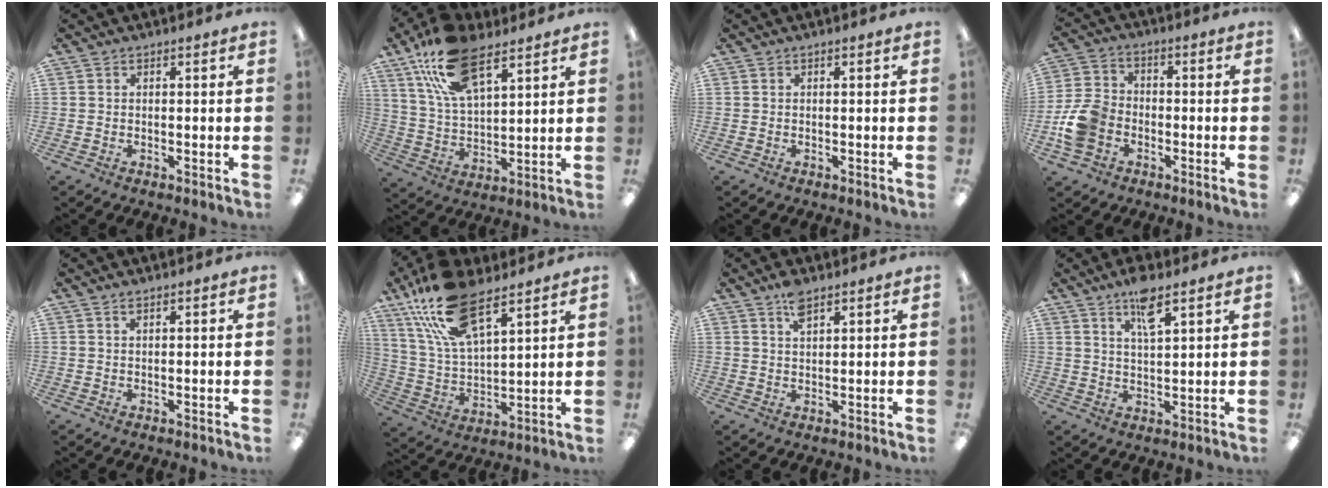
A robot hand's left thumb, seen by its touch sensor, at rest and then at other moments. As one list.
[{"total": 18.1, "force": [10.9, 8.5, 11.7], "torque": [-0.230, -0.027, 0.194]}, {"total": 0.0}, {"total": 9.8, "force": [-3.4, 7.5, 5.4], "torque": [-0.115, 0.029, -0.061]}, {"total": 0.9, "force": [0.6, 0.3, 0.6], "torque": [-0.014, 0.001, 0.011]}, {"total": 19.0, "force": [12.3, 7.9, 12.1], "torque": [-0.262, -0.042, 0.217]}, {"total": 4.3, "force": [2.9, 1.7, 2.7], "torque": [-0.053, -0.002, 0.051]}, {"total": 6.7, "force": [4.6, 1.6, 4.5], "torque": [-0.078, -0.017, 0.076]}]